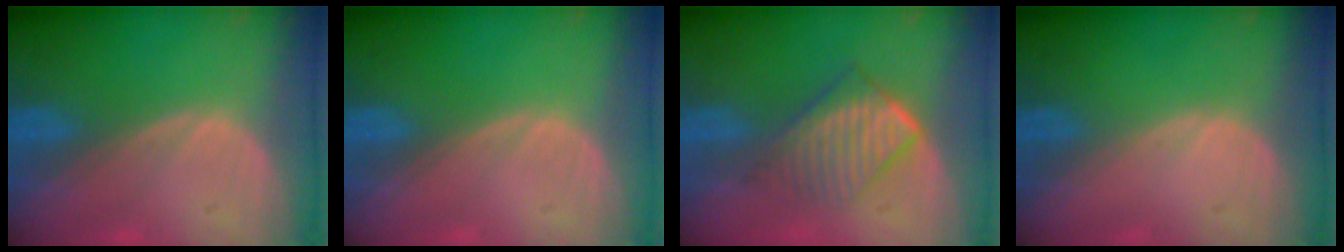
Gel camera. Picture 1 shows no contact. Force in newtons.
{"total": 0.0}
{"total": 7.0, "press": 6.0, "slide": 3.6}
{"total": 0.0}